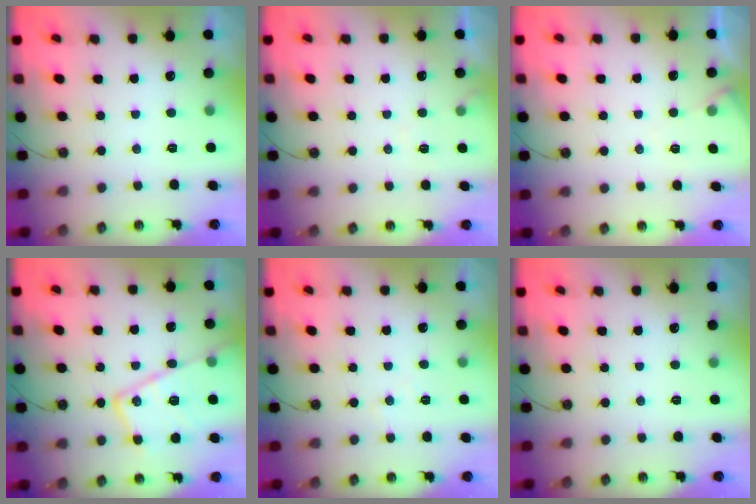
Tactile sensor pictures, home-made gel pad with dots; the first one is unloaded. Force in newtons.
{"total": 3.4, "press": 3.3, "slide": 0.6}
{"total": 4.3, "press": 4.3, "slide": 0.7}
{"total": 19.9, "press": 19.8, "slide": 1.6}
{"total": 5.9, "press": 5.8, "slide": 0.8}
{"total": 0.0}